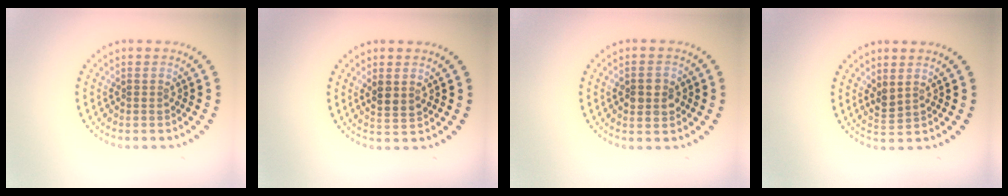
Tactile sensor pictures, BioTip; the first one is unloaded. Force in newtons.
{"total": 1.9, "press": 1.7, "slide": 0.7}
{"total": 2.9, "press": 2.9, "slide": 0.1}
{"total": 1.4, "press": 1.3, "slide": 0.7}